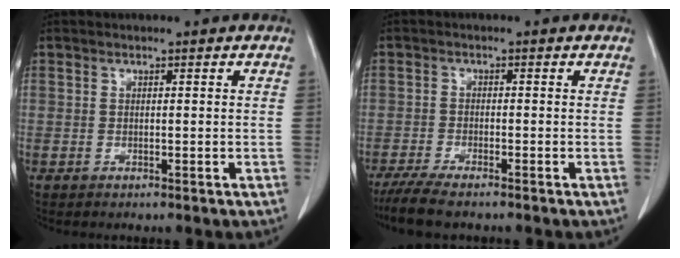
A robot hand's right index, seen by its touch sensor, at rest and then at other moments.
{"total": 5.9, "force": [-4.8, 0.8, 3.4], "torque": [-0.059, -0.015, -0.083]}